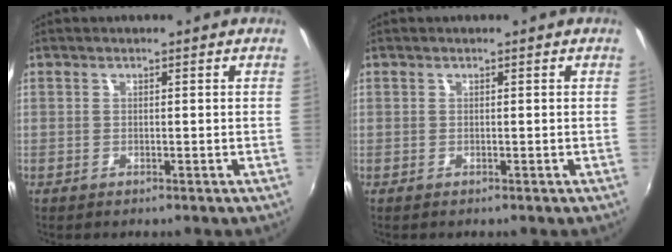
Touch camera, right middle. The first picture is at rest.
{"total": 0.0}